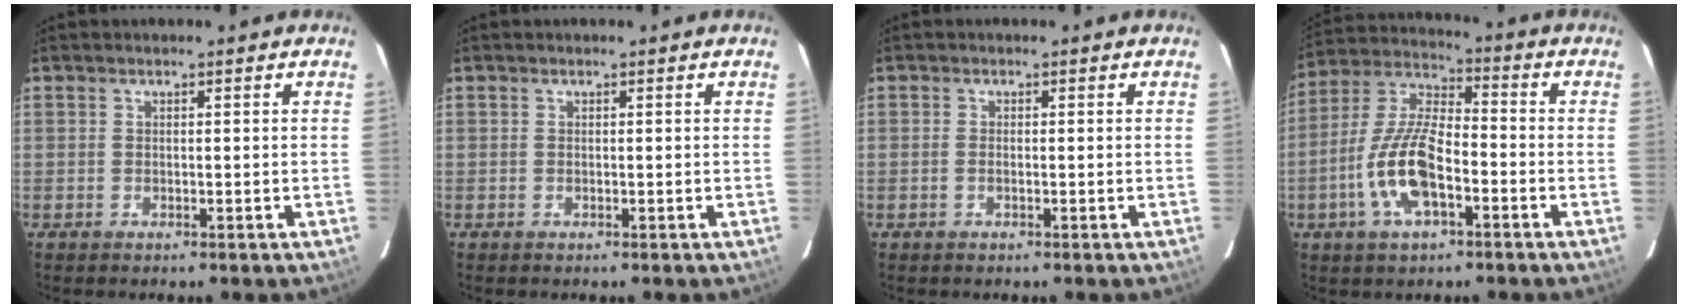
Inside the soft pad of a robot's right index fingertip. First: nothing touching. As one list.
[{"total": 0.0}, {"total": 0.8, "force": [-0.3, 0.4, 0.6], "torque": [-0.015, 0.000, -0.006]}, {"total": 13.3, "force": [-4.8, 5.3, 11.2], "torque": [-0.241, 0.001, -0.092]}]